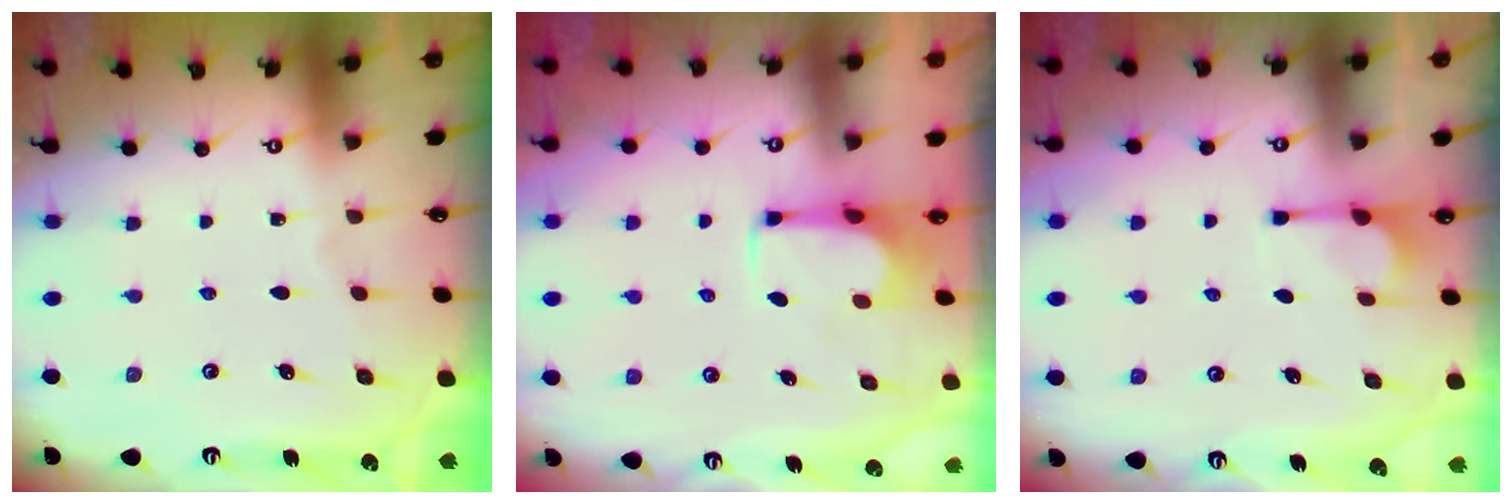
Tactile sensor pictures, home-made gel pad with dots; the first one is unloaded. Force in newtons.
{"total": 4.0, "press": 3.9, "slide": 0.8}
{"total": 1.3, "press": 1.1, "slide": 0.6}